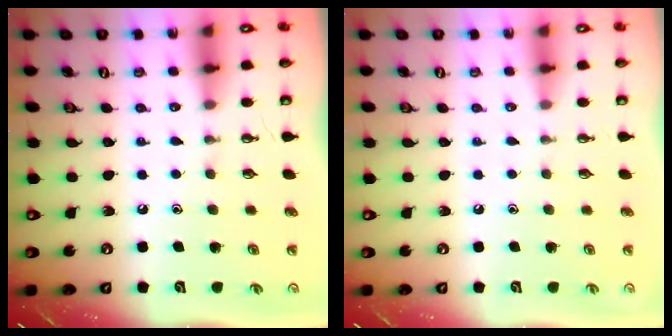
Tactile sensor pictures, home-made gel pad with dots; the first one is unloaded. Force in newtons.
{"total": 0.0}